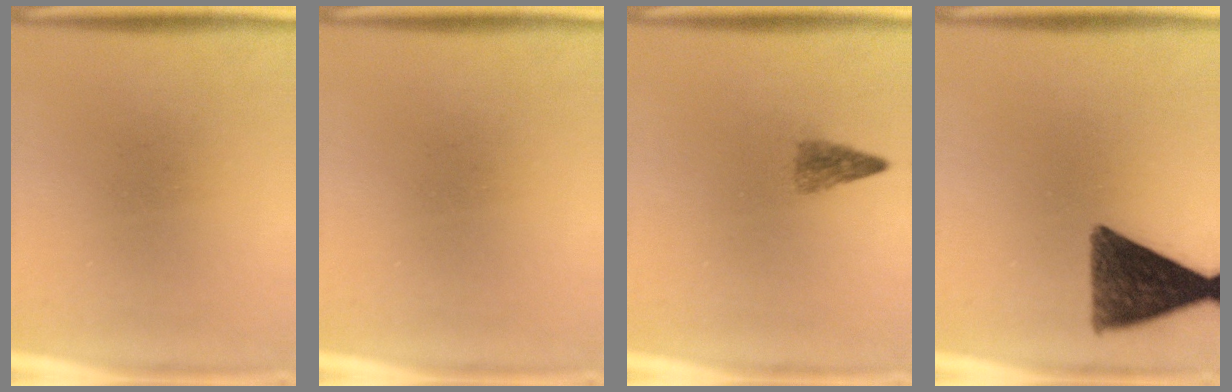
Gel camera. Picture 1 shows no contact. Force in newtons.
{"total": 0.0}
{"total": 2.2}
{"total": 11.2}